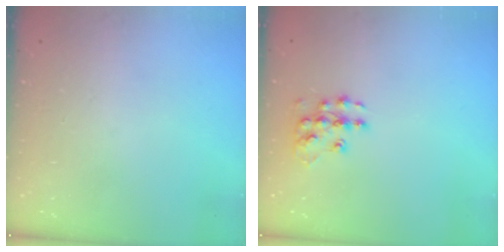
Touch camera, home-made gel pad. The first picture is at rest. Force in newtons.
{"total": 10.0, "press": 10.0, "slide": 0.7}